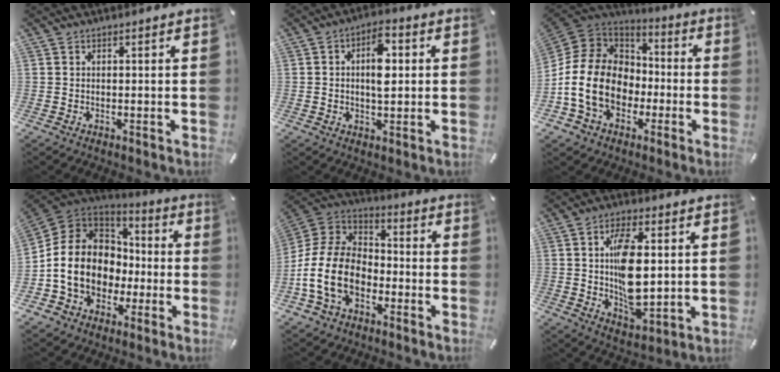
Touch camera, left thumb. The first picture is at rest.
{"total": 8.2, "force": [0.9, 4.3, 6.9], "torque": [-0.105, 0.001, 0.008]}
{"total": 16.6, "force": [-4.4, 13.6, 8.5], "torque": [-0.195, 0.021, -0.076]}
{"total": 14.3, "force": [-2.9, 12.4, 6.6], "torque": [-0.157, 0.011, -0.049]}
{"total": 15.0, "force": [-6.1, 10.5, 9.0], "torque": [-0.210, 0.025, -0.114]}
{"total": 12.7, "force": [1.4, 6.4, 10.9], "torque": [-0.200, -0.012, 0.020]}